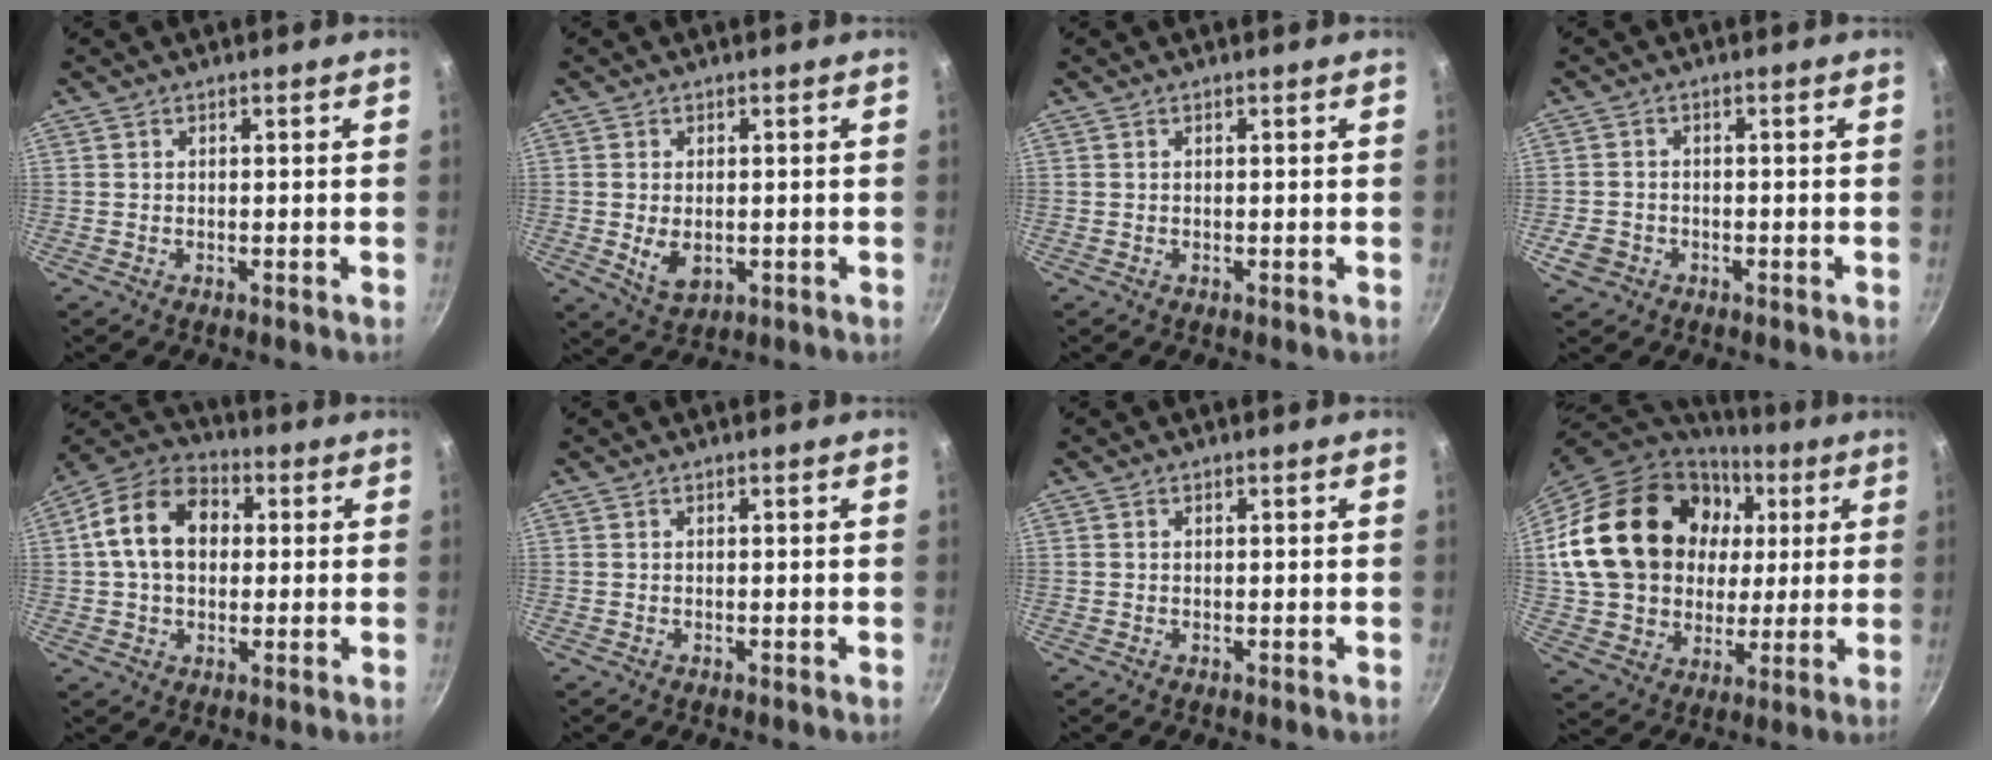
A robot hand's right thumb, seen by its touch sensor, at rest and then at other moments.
{"total": 5.3, "force": [-0.6, 3.3, 4.0], "torque": [-0.070, -0.012, -0.001]}
{"total": 0.0}
{"total": 3.6, "force": [-1.6, 2.8, 1.4], "torque": [-0.024, 0.017, -0.026]}
{"total": 14.0, "force": [1.9, 10.2, 9.4], "torque": [-0.135, 0.026, 0.015]}
{"total": 0.0}
{"total": 0.0}
{"total": 27.7, "force": [6.1, 21.5, 16.4], "torque": [-0.282, 0.022, 0.121]}